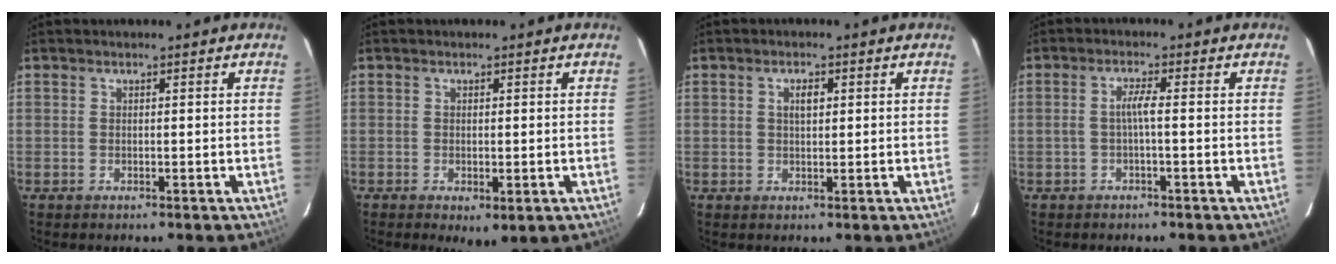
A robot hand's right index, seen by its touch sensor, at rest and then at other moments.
{"total": 3.4, "force": [-0.9, 1.5, 2.9], "torque": [-0.050, -0.014, -0.007]}
{"total": 2.4, "force": [0.7, 1.2, 1.9], "torque": [-0.032, 0.006, 0.012]}
{"total": 2.4, "force": [-0.6, -0.2, 2.3], "torque": [-0.045, 0.004, -0.012]}